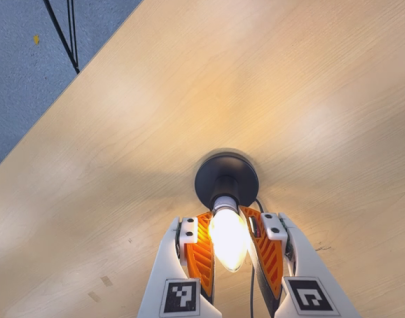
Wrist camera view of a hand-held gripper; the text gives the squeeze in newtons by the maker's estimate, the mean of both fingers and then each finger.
{"total": 23.1, "left": 25.3, "right": 20.8}